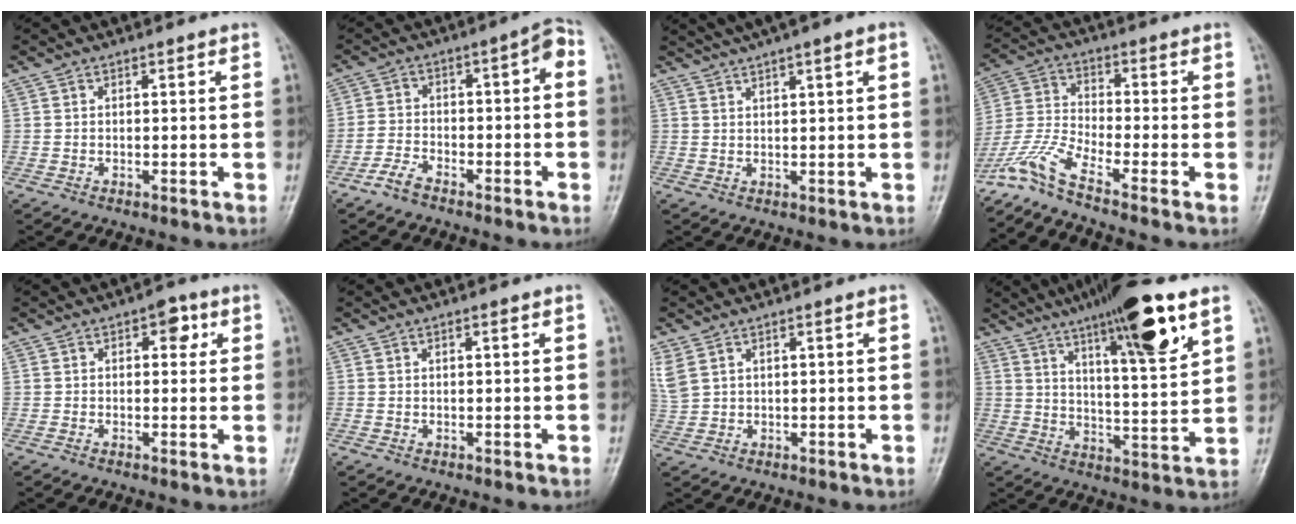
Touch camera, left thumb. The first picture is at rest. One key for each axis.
{"total": 7.0, "fx": -4.0, "fy": 2.7, "fz": 5.1, "tx": -0.079, "ty": 0.053, "tz": -0.074}
{"total": 7.6, "fx": 4.8, "fy": 1.2, "fz": 5.7, "tx": -0.090, "ty": 0.023, "tz": 0.075}
{"total": 7.6, "fx": -6.4, "fy": -0.5, "fz": 4.2, "tx": -0.110, "ty": 0.025, "tz": -0.142}
{"total": 3.8, "fx": 1.3, "fy": 2.2, "fz": 2.8, "tx": -0.014, "ty": 0.003, "tz": 0.010}
{"total": 0.6, "fx": 0.3, "fy": 0.1, "fz": 0.5, "tx": -0.008, "ty": 0.000, "tz": 0.005}
{"total": 3.2, "fx": 1.9, "fy": 1.7, "fz": 2.0, "tx": -0.055, "ty": 0.006, "tz": 0.051}
{"total": 18.0, "fx": 10.2, "fy": 3.3, "fz": 14.4, "tx": -0.210, "ty": -0.044, "tz": 0.166}